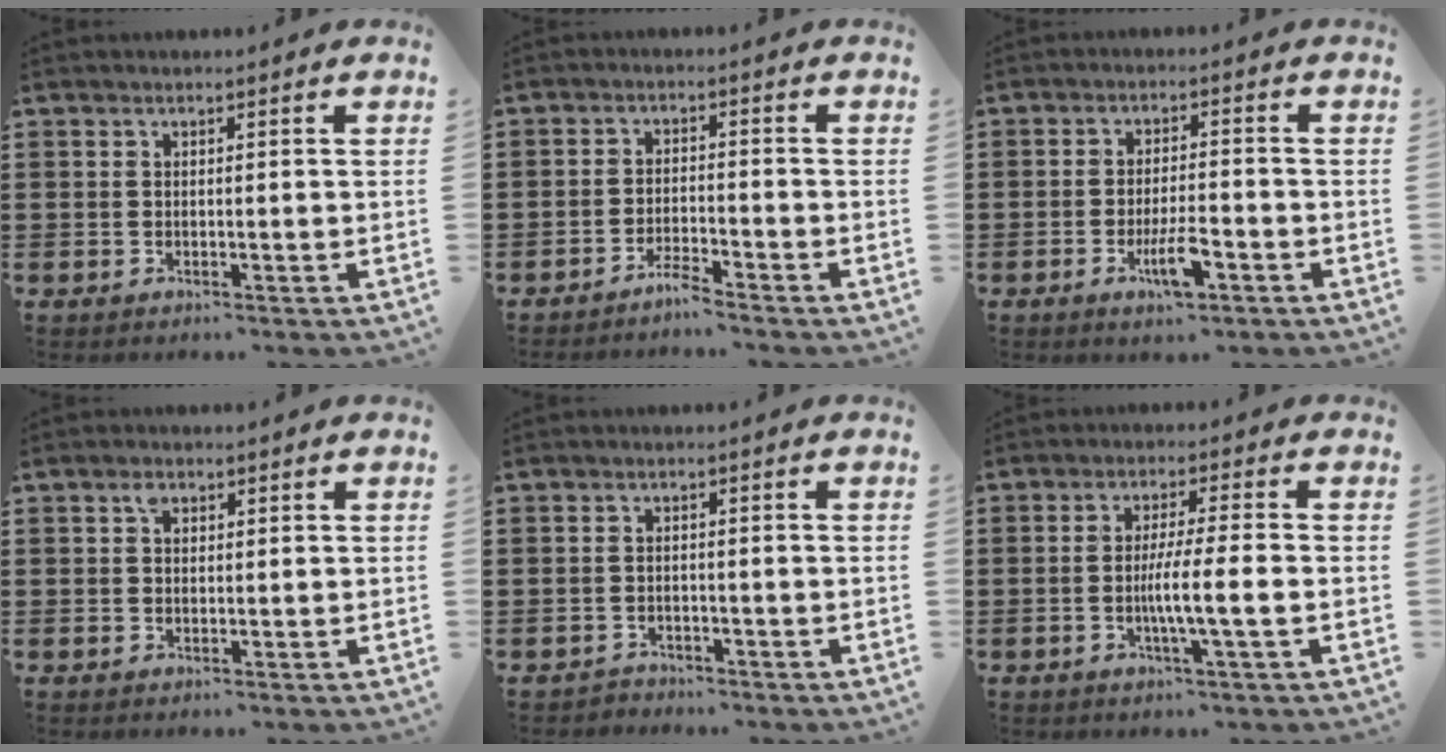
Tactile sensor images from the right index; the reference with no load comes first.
{"total": 2.4, "force": [-2.3, -0.2, 0.7], "torque": [-0.015, 0.000, -0.044]}
{"total": 5.9, "force": [-2.7, 1.5, 5.1], "torque": [-0.101, -0.006, -0.049]}
{"total": 1.7, "force": [0.8, 1.0, 1.1], "torque": [-0.025, 0.005, 0.014]}
{"total": 1.2, "force": [-1.1, 0.4, -0.1], "torque": [-0.001, 0.006, -0.027]}
{"total": 5.9, "force": [-1.4, 0.0, 5.7], "torque": [-0.099, -0.005, -0.026]}